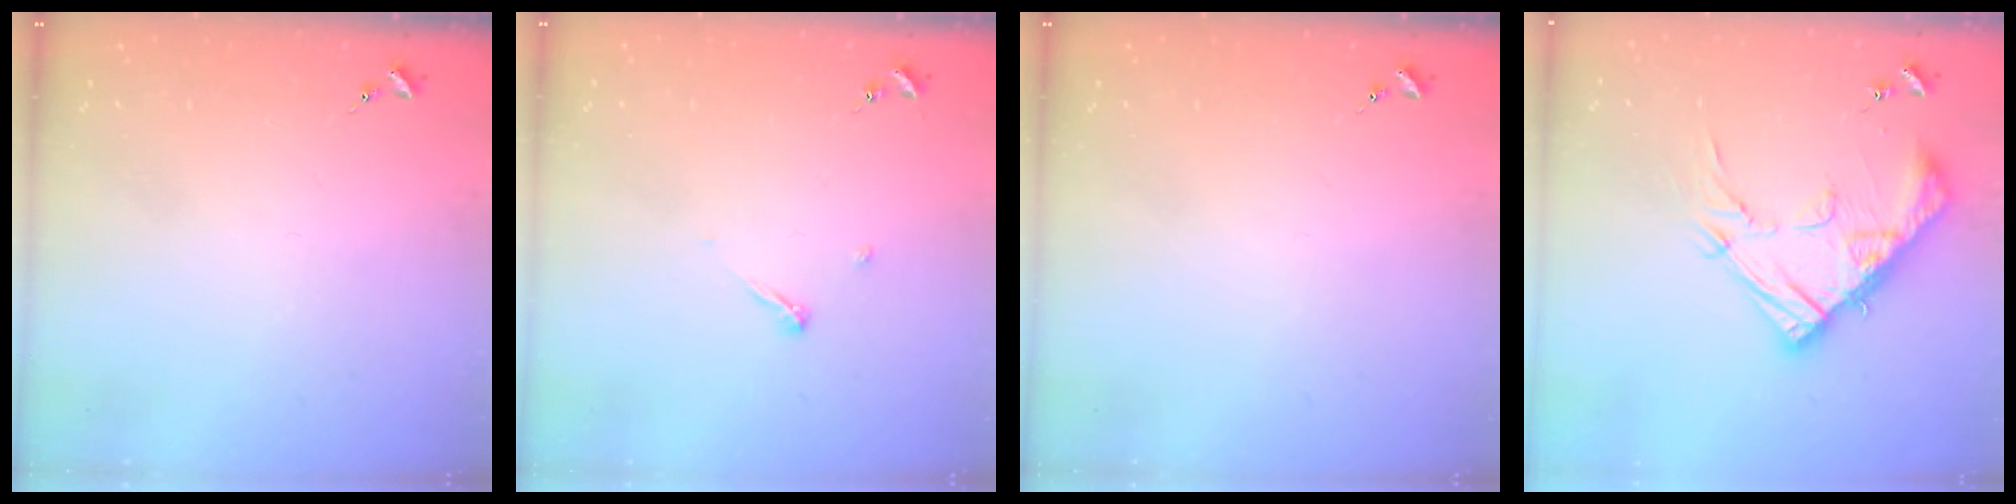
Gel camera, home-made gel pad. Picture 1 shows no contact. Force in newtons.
{"total": 3.4, "press": 3.4, "slide": 0.4}
{"total": 0.0}
{"total": 15.9, "press": 15.9, "slide": 1.2}